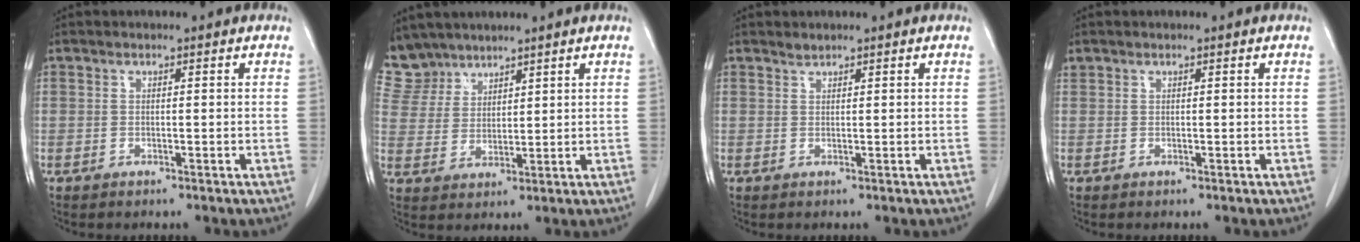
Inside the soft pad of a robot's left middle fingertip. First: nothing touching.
{"total": 6.9, "force": [6.2, 2.9, -0.3], "torque": [0.004, 0.006, 0.135]}
{"total": 0.7, "force": [0.7, 0.0, -0.1], "torque": [-0.005, -0.002, 0.014]}
{"total": 0.5, "force": [0.4, 0.3, 0.0], "torque": [-0.003, 0.013, 0.010]}